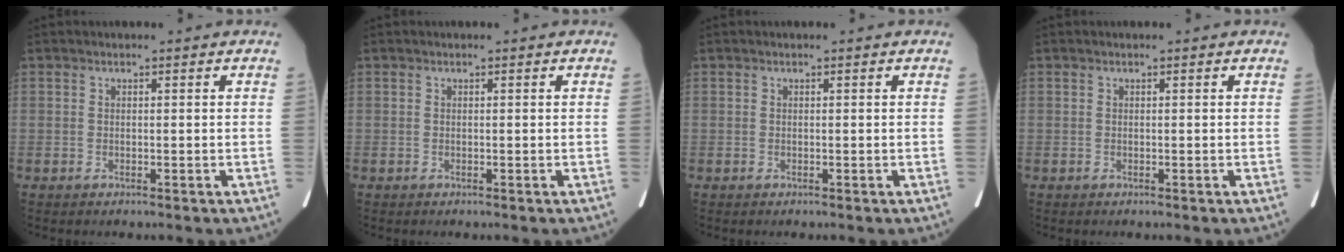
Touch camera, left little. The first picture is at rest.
{"total": 0.0}
{"total": 0.0}
{"total": 0.0}